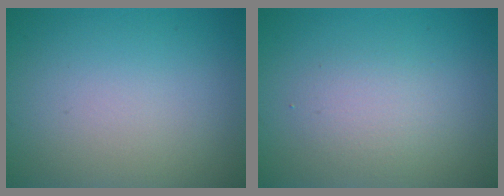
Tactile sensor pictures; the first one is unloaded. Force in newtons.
{"total": 5.3, "press": 5.2, "slide": 0.2}